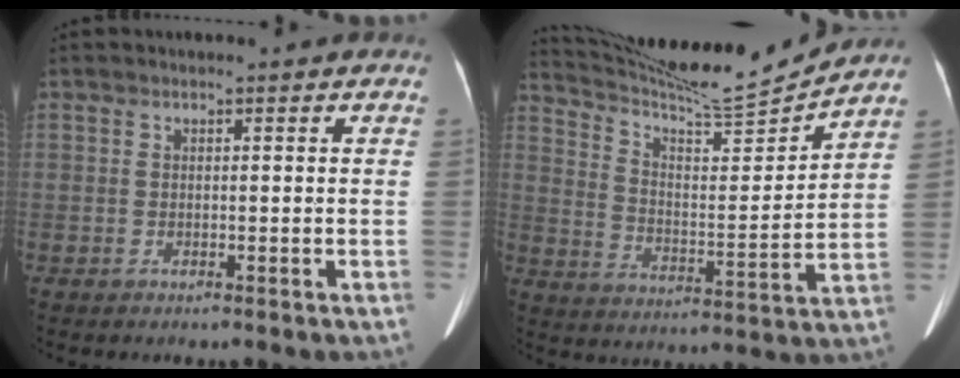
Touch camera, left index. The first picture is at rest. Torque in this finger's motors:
{"motor_torque": [0.74, -1.40, 0.19, 0.11]}